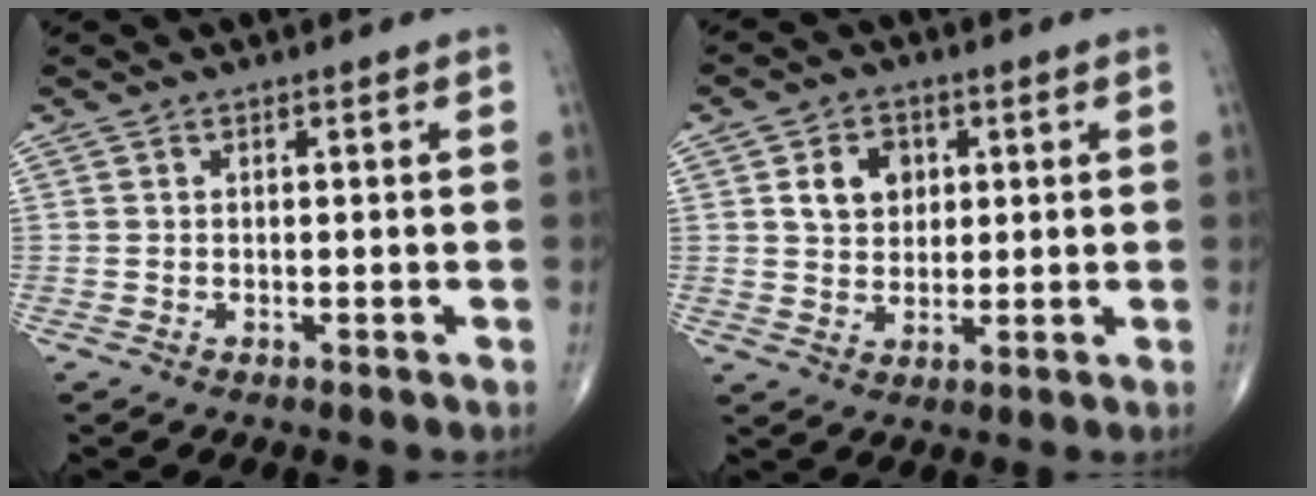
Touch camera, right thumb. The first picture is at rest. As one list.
[{"total": 6.7, "force": [2.0, 5.2, 3.6], "torque": [-0.033, -0.007, 0.033]}]